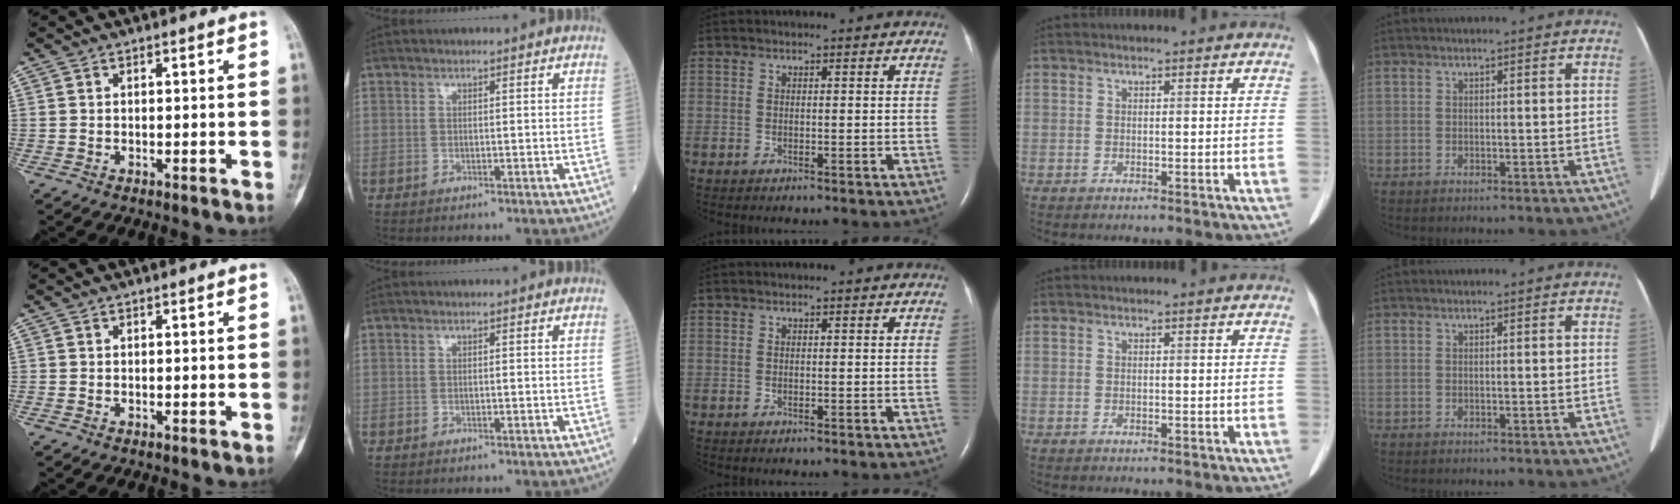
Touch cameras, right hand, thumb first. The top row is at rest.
{}